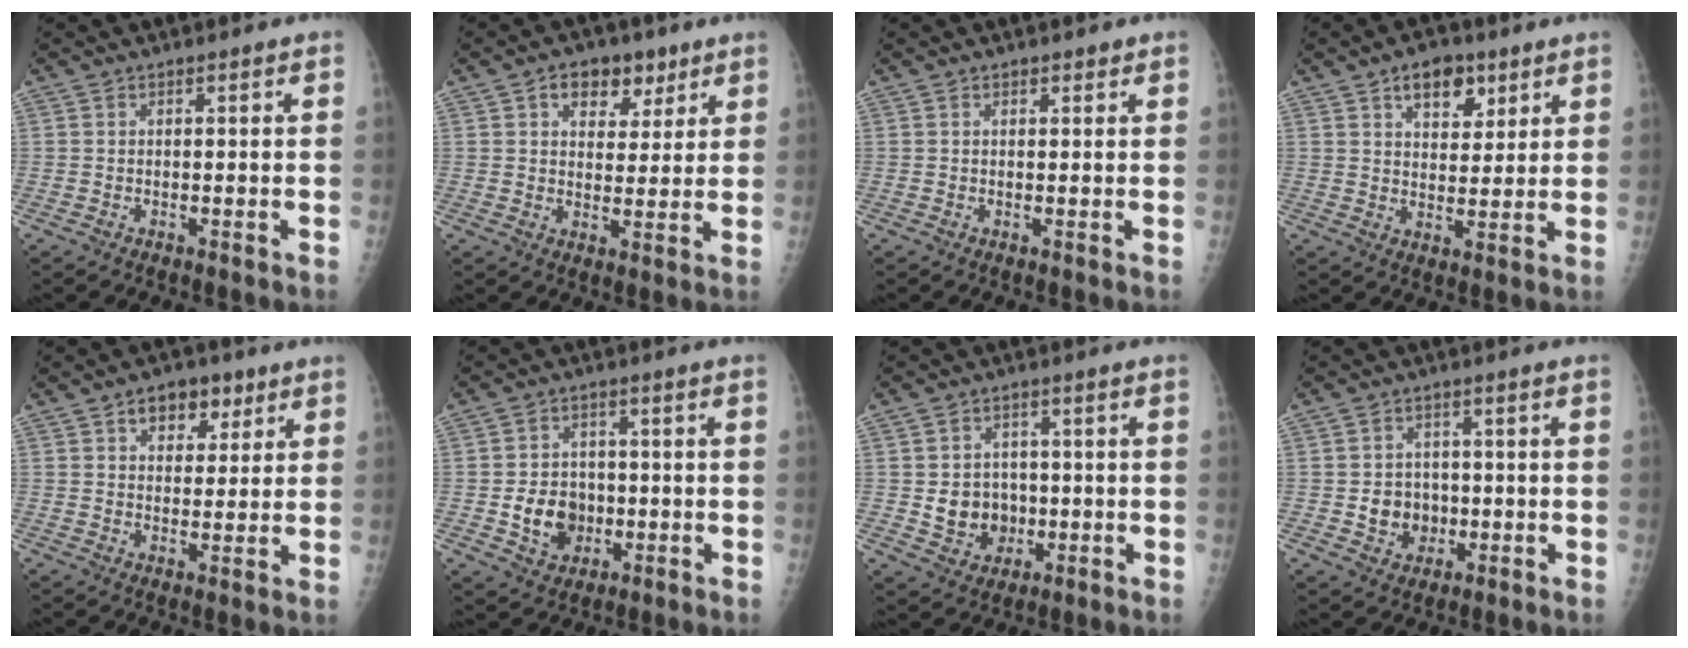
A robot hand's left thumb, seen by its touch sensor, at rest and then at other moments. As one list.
[{"total": 7.8, "force": [4.1, 5.3, 3.9], "torque": [-0.020, -0.012, 0.057]}, {"total": 0.8, "force": [0.6, 0.5, 0.2], "torque": [0.005, -0.004, 0.006]}, {"total": 8.2, "force": [4.5, 4.8, 4.8], "torque": [-0.037, -0.019, 0.067]}, {"total": 7.2, "force": [3.7, 4.7, 4.0], "torque": [-0.022, -0.012, 0.052]}, {"total": 8.4, "force": [-1.5, 7.0, 4.4], "torque": [-0.042, 0.008, -0.021]}, {"total": 7.7, "force": [-0.7, 6.9, 3.5], "torque": [-0.019, 0.007, -0.003]}, {"total": 6.3, "force": [-0.9, 5.6, 2.8], "torque": [-0.013, 0.010, -0.011]}]